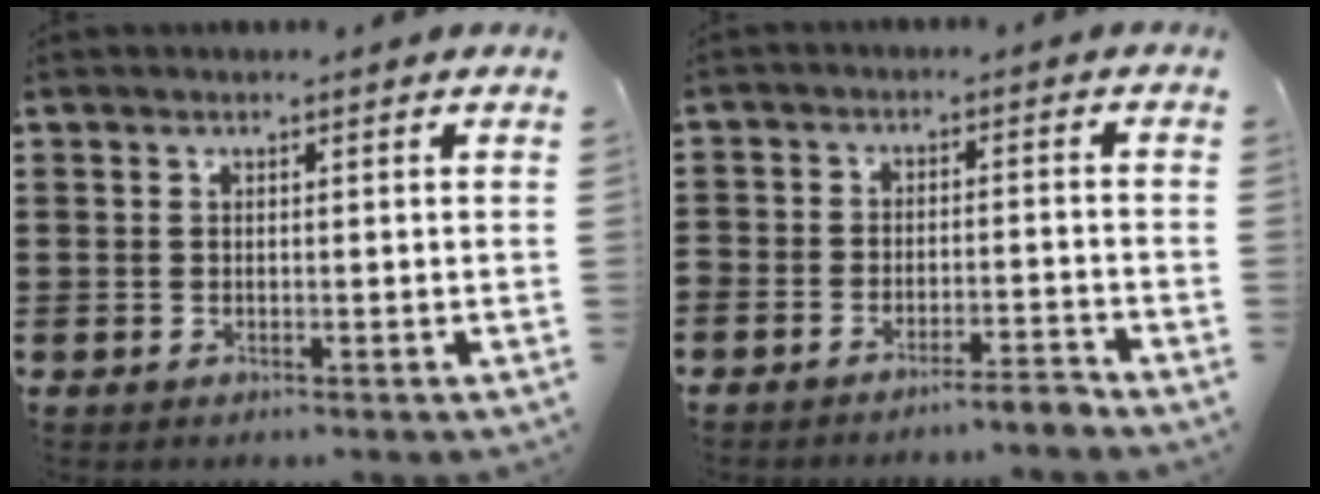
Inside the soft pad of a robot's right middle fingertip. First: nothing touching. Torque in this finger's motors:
{"motor_torque": [0.97, 0.48, 0.20, 0.07]}